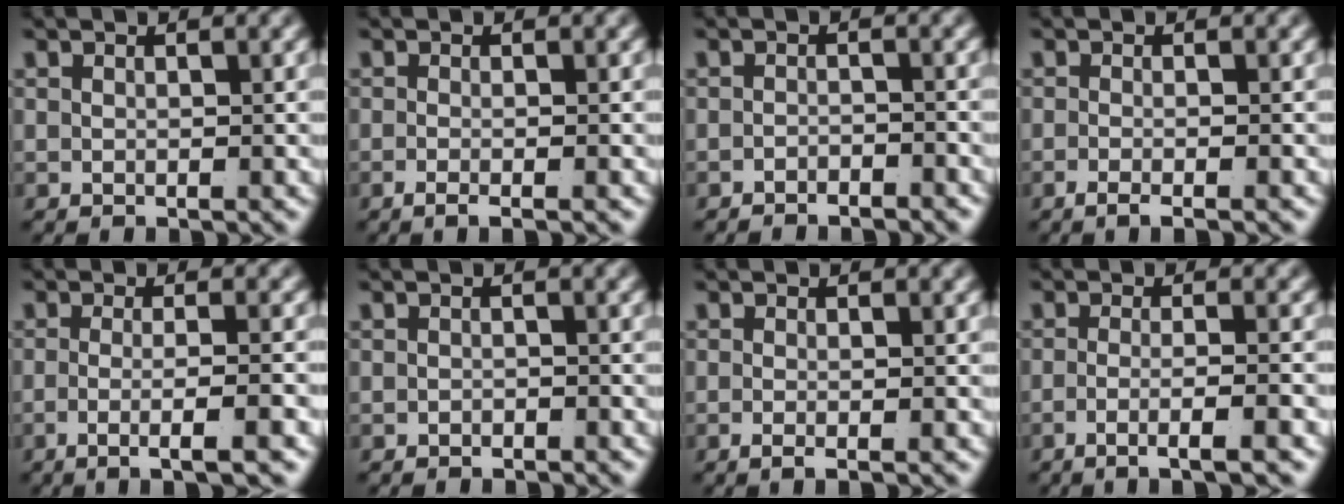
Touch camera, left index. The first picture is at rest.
{"total": 2.0, "force": [-1.6, 0.1, 1.2], "torque": [-0.024, -0.008, -0.023]}
{"total": 2.0, "force": [-2.0, -0.1, 0.0], "torque": [0.004, -0.011, -0.031]}
{"total": 2.4, "force": [-2.0, 0.3, 1.3], "torque": [-0.026, -0.006, -0.031]}
{"total": 4.3, "force": [-2.7, -0.1, 3.4], "torque": [-0.065, -0.018, -0.037]}
{"total": 0.9, "force": [-0.9, -0.3, 0.0], "torque": [-0.003, -0.009, -0.010]}
{"total": 1.6, "force": [-1.3, 0.0, 1.0], "torque": [-0.020, -0.008, -0.017]}
{"total": 3.9, "force": [-2.7, -0.2, 2.8], "torque": [-0.058, -0.018, -0.038]}